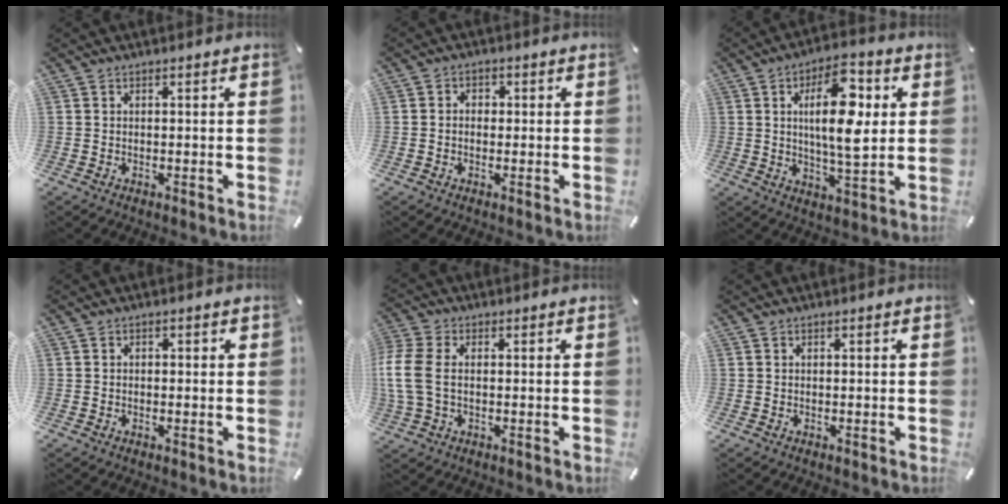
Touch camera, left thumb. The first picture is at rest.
{"total": 2.2, "force": [-0.7, 1.8, 1.1], "torque": [-0.021, 0.008, -0.016]}
{"total": 14.9, "force": [3.6, 6.1, 13.1], "torque": [-0.219, -0.011, 0.050]}
{"total": 0.6, "force": [-0.3, 0.5, 0.3], "torque": [-0.004, 0.003, -0.006]}
{"total": 7.8, "force": [0.0, 5.2, 5.8], "torque": [-0.144, -0.001, -0.001]}
{"total": 0.0}